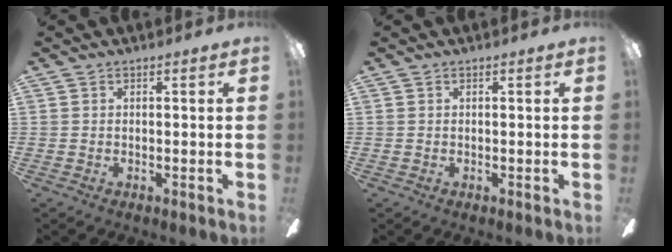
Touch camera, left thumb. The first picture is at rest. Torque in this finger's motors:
{"motor_torque": [0.02, 0.00, -0.06, 0.02, 0.00]}